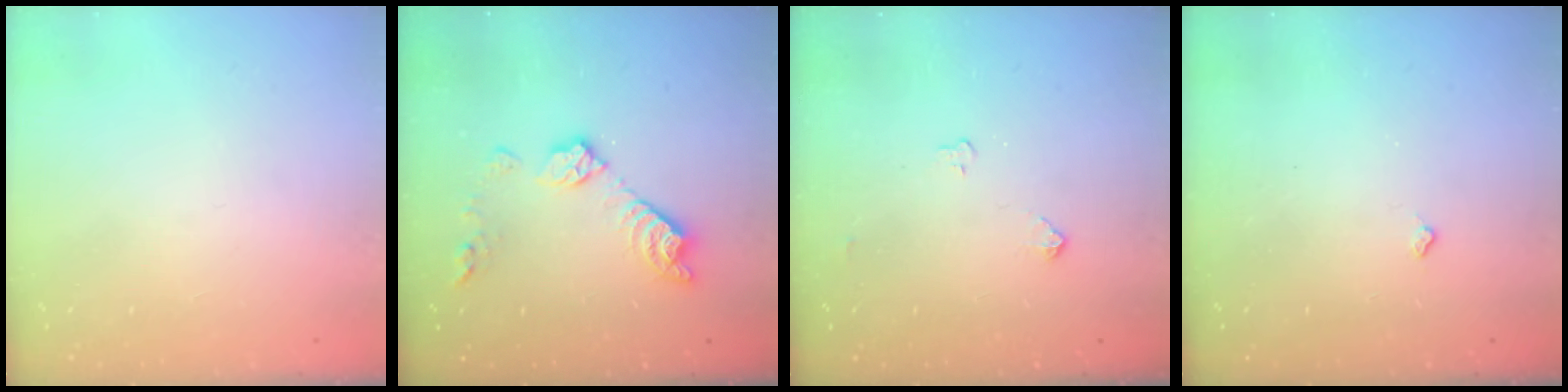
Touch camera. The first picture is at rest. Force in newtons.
{"total": 11.5, "press": 11.5, "slide": 0.5}
{"total": 3.8, "press": 3.8, "slide": 0.6}
{"total": 2.7, "press": 2.6, "slide": 0.4}